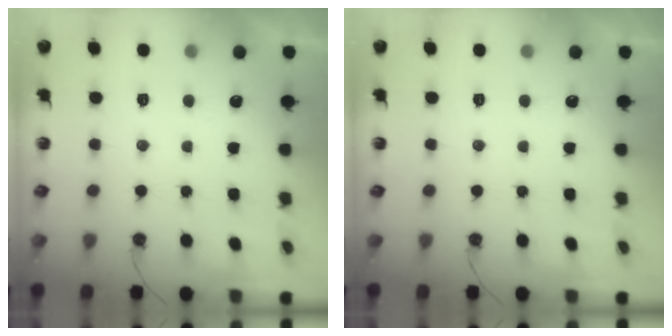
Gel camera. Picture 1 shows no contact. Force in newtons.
{"total": 0.0}